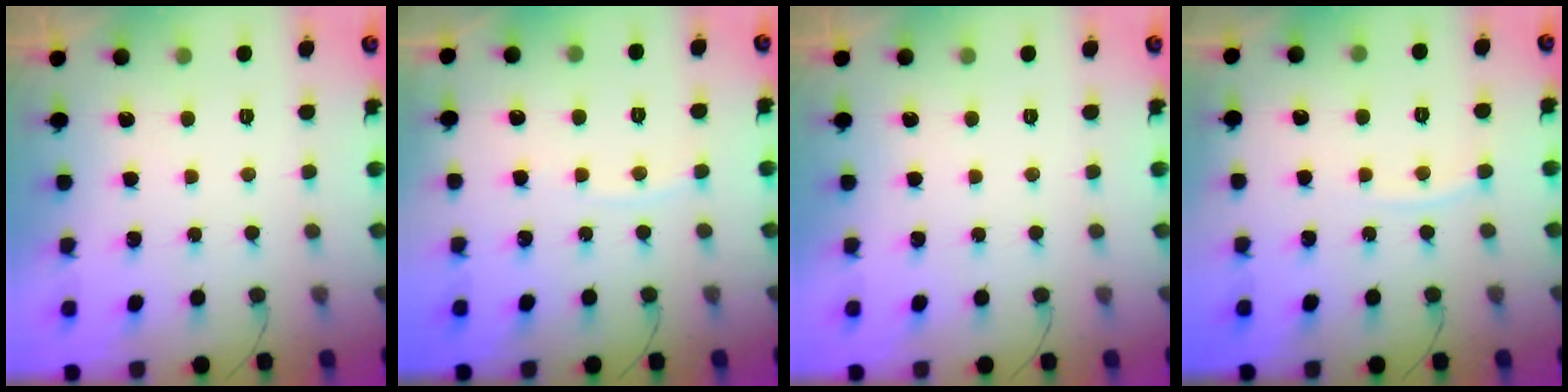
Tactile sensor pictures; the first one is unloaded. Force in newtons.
{"total": 2.7, "press": 2.7, "slide": 0.3}
{"total": 0.0}
{"total": 5.4, "press": 5.3, "slide": 0.8}